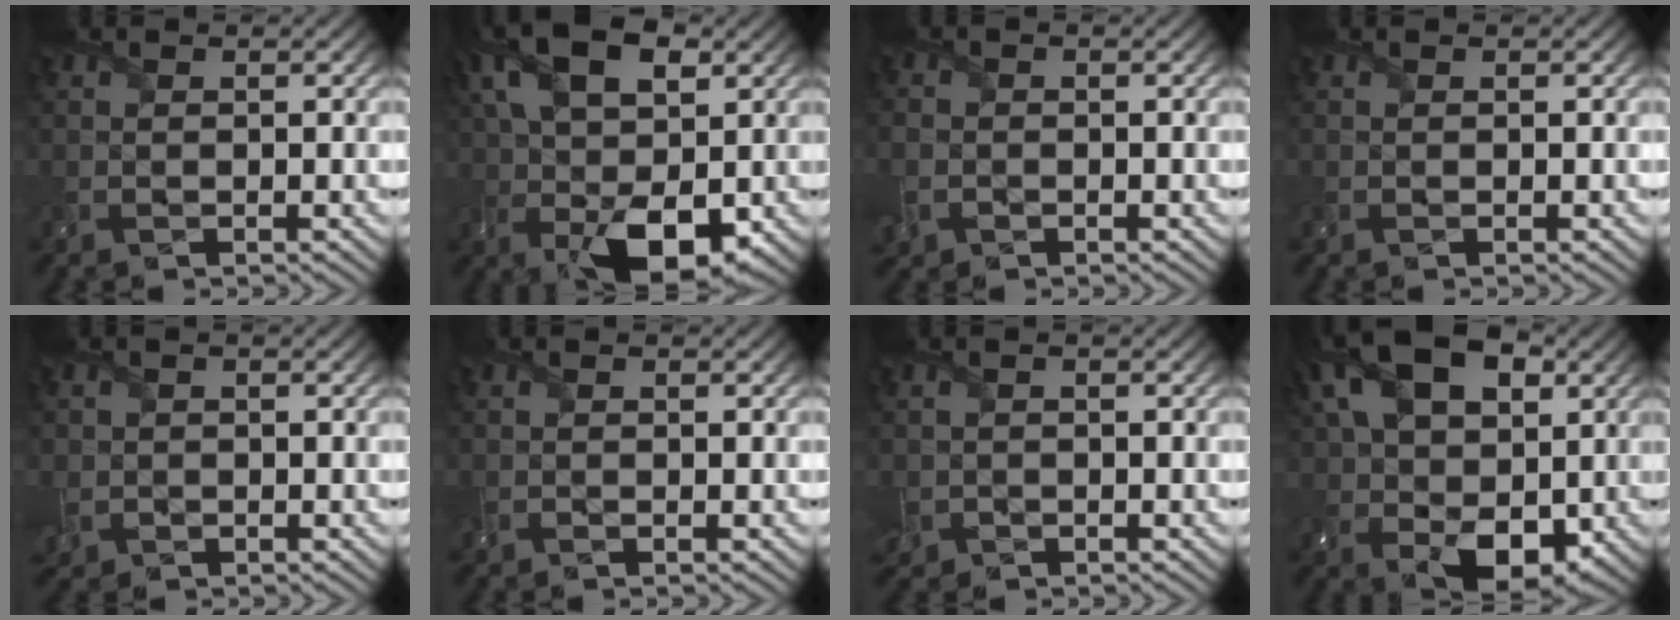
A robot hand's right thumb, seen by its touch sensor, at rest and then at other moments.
{"total": 15.9, "force": [2.0, 9.0, 12.9], "torque": [-0.243, 0.005, 0.032]}
{"total": 2.8, "force": [-1.1, 2.3, 1.3], "torque": [-0.044, -0.011, -0.025]}
{"total": 0.0}
{"total": 2.8, "force": [-0.7, 2.5, 0.8], "torque": [-0.025, -0.012, -0.014]}
{"total": 0.7, "force": [-0.3, 0.4, 0.5], "torque": [-0.013, -0.002, -0.006]}
{"total": 2.0, "force": [-0.9, 1.6, 0.7], "torque": [-0.026, -0.011, -0.020]}
{"total": 17.1, "force": [4.1, 10.9, 12.5], "torque": [-0.232, 0.007, 0.078]}